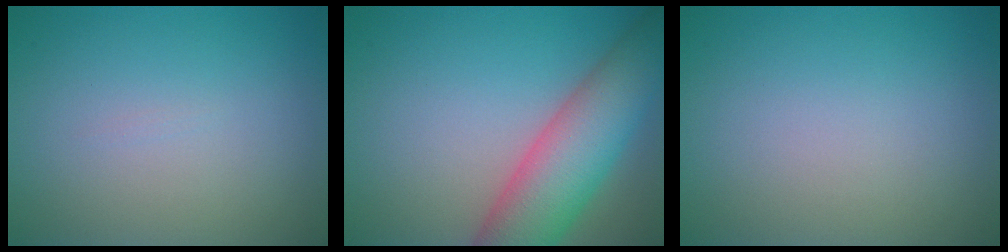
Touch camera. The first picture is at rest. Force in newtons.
{"total": 8.6, "press": 8.6, "slide": 0.3}
{"total": 0.0}